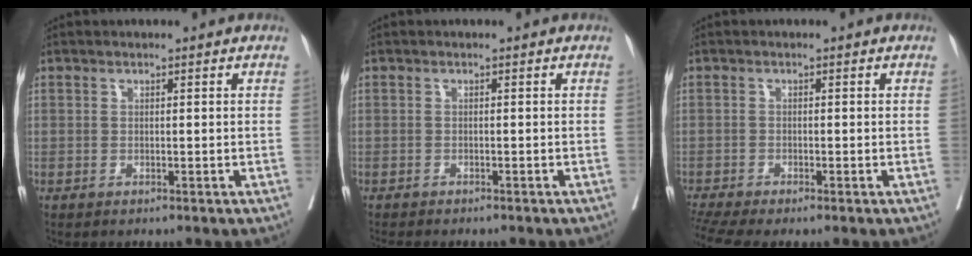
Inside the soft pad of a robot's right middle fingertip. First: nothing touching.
{"total": 5.4, "force": [-4.8, 1.0, 2.3], "torque": [-0.023, -0.007, -0.066]}
{"total": 4.6, "force": [-3.7, 0.1, 2.6], "torque": [-0.055, -0.006, -0.069]}